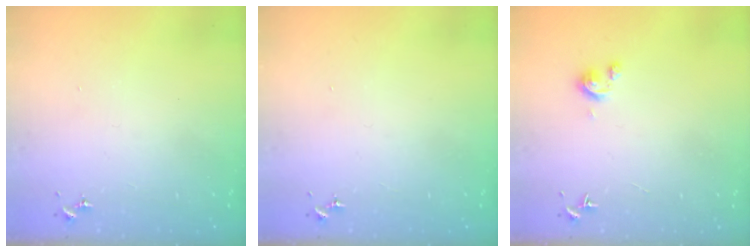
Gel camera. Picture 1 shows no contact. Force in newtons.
{"total": 0.0}
{"total": 2.9, "press": 2.9, "slide": 0.3}